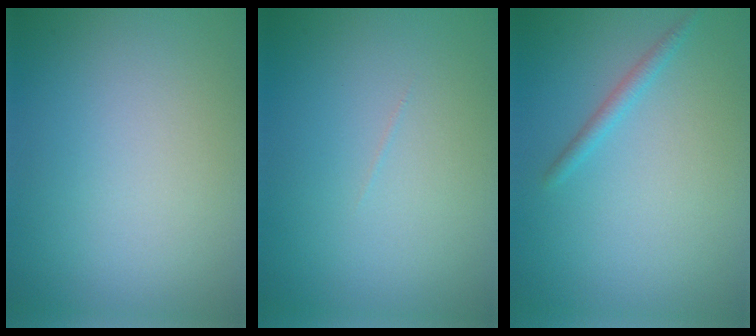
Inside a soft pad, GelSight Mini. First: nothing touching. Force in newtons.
{"total": 0.0}
{"total": 1.3, "press": 1.2, "slide": 0.1}